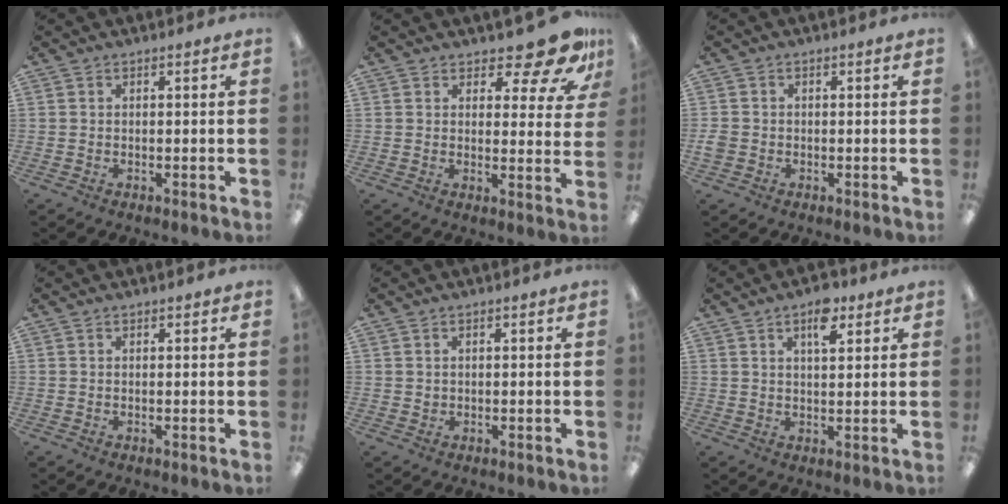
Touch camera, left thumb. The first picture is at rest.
{"total": 11.4, "force": [8.6, 4.0, 6.3], "torque": [-0.079, -0.057, 0.150]}
{"total": 2.2, "force": [-0.4, 1.9, 0.9], "torque": [-0.014, 0.004, -0.007]}
{"total": 0.6, "force": [0.5, 0.2, 0.2], "torque": [-0.004, 0.001, 0.010]}
{"total": 0.7, "force": [0.5, 0.5, 0.1], "torque": [-0.002, 0.002, 0.008]}
{"total": 6.5, "force": [4.0, 2.8, 4.4], "torque": [-0.055, -0.016, 0.063]}